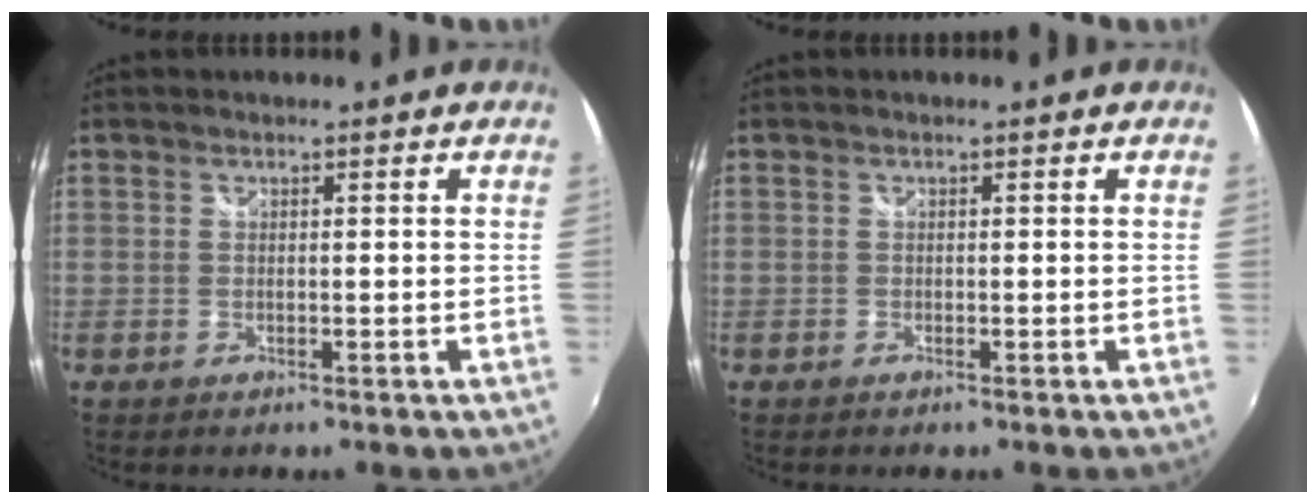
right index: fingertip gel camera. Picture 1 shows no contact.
{"total": 0.0}